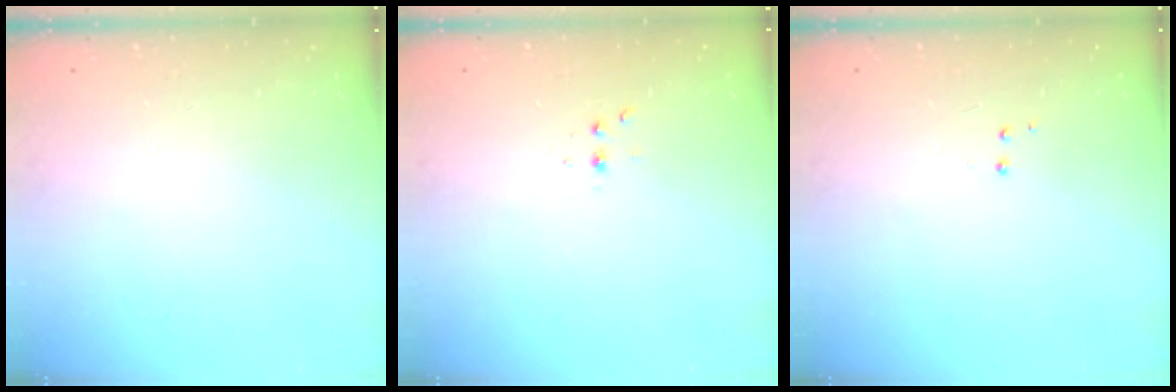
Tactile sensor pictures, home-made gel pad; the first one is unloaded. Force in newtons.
{"total": 2.3, "press": 2.3, "slide": 0.3}
{"total": 2.9, "press": 2.8, "slide": 0.7}